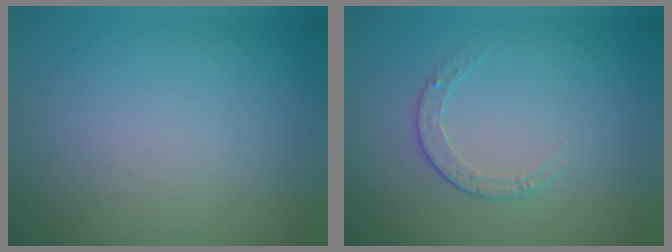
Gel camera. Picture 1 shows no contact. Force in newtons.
{"total": 1.6, "press": 1.2, "slide": 1.1}